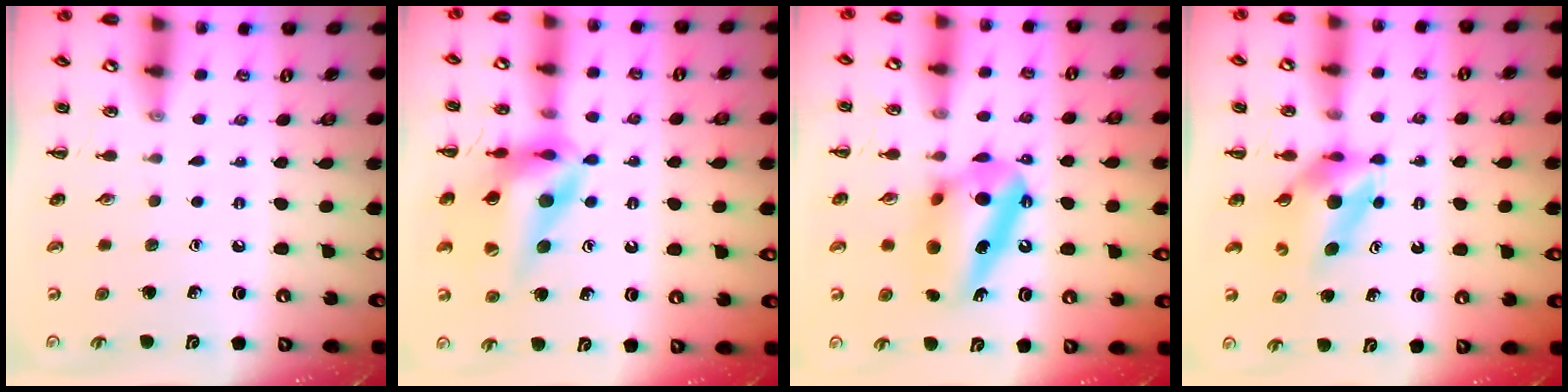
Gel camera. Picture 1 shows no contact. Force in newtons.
{"total": 14.9, "press": 14.2, "slide": 4.7}
{"total": 12.1, "press": 12.0, "slide": 1.6}
{"total": 5.3, "press": 5.2, "slide": 0.9}